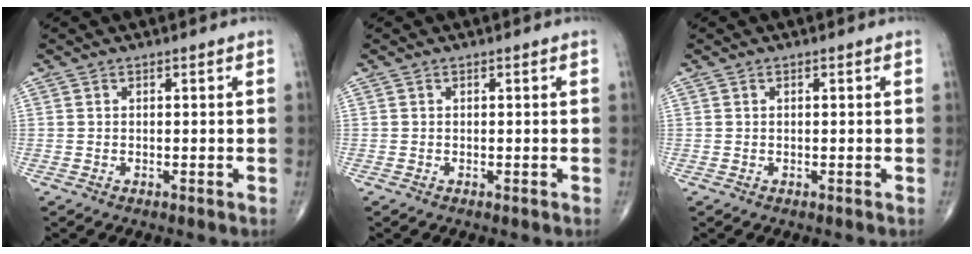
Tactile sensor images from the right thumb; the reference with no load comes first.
{"total": 0.0}
{"total": 0.0}